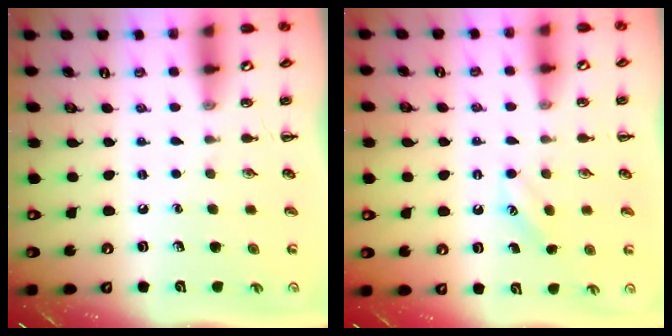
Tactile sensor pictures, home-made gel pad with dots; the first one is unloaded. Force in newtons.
{"total": 3.0, "press": 2.9, "slide": 0.7}